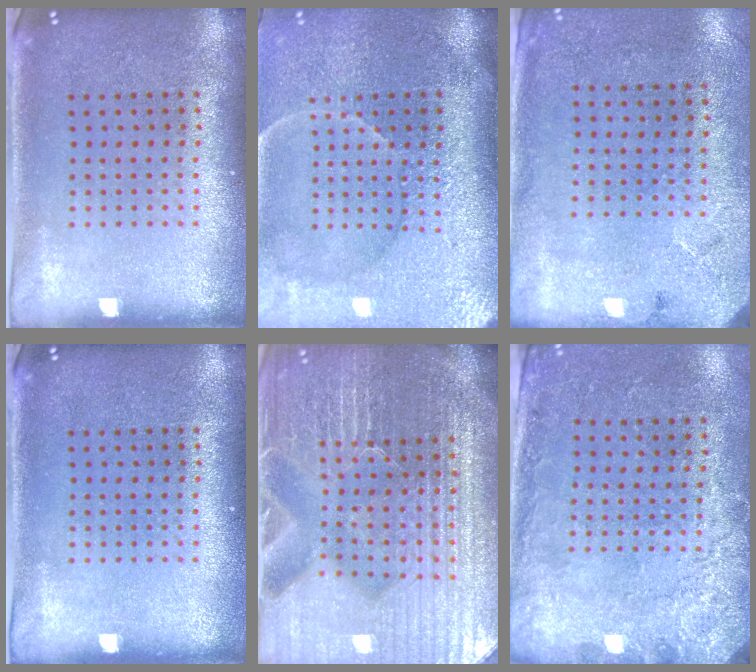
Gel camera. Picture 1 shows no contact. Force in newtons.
{"total": 4.3, "press": 3.9, "slide": 1.9}
{"total": 2.7, "press": 2.2, "slide": 1.6}
{"total": 0.0}
{"total": 6.1, "press": 5.5, "slide": 2.7}
{"total": 2.7, "press": 2.1, "slide": 1.6}